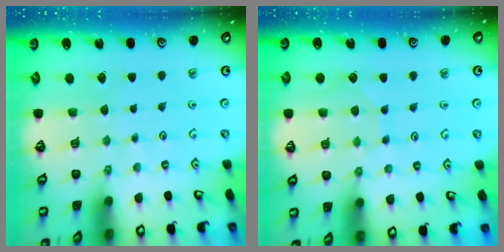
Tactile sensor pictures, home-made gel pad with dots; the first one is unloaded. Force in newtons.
{"total": 5.5, "press": 5.5, "slide": 0.5}